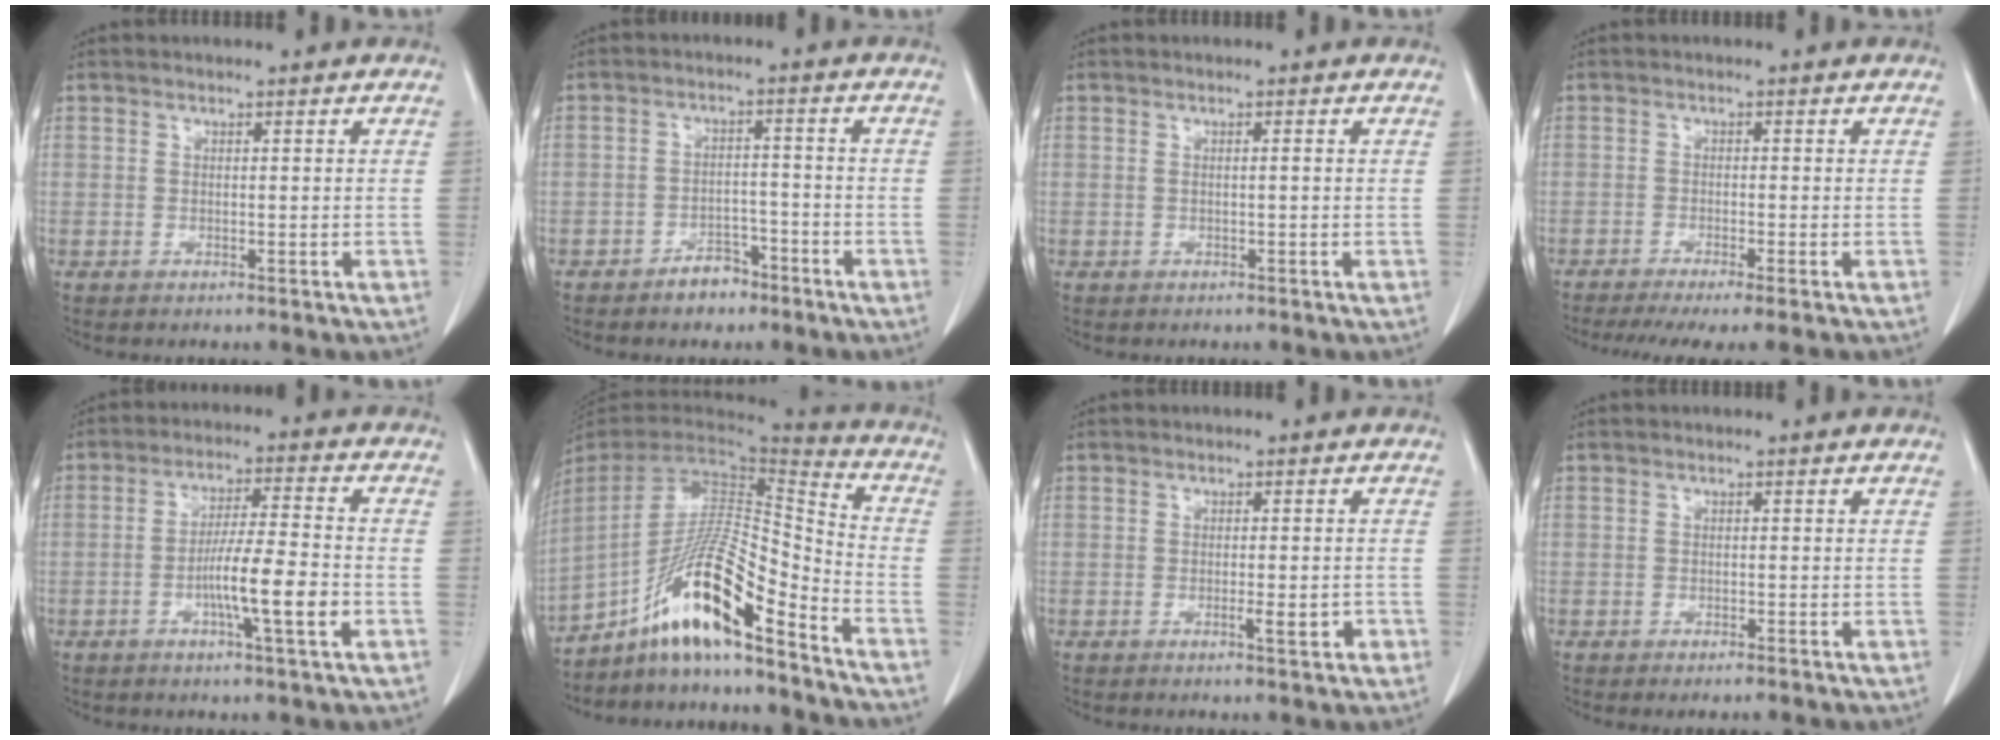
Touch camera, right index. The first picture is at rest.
{"total": 4.3, "force": [-3.1, 2.5, 1.5], "torque": [-0.022, 0.009, -0.046]}
{"total": 0.6, "force": [0.0, -0.1, 0.6], "torque": [-0.010, 0.003, 0.003]}
{"total": 7.4, "force": [-6.0, -0.5, 4.3], "torque": [-0.056, -0.012, -0.092]}
{"total": 9.2, "force": [-2.8, 0.1, 8.8], "torque": [-0.149, -0.003, -0.050]}
{"total": 16.1, "force": [-11.4, 0.8, 11.4], "torque": [-0.212, 0.003, -0.208]}
{"total": 2.6, "force": [-0.9, 0.5, 2.4], "torque": [-0.035, 0.000, -0.009]}
{"total": 0.9, "force": [-0.6, 0.0, 0.6], "torque": [-0.012, -0.002, -0.010]}